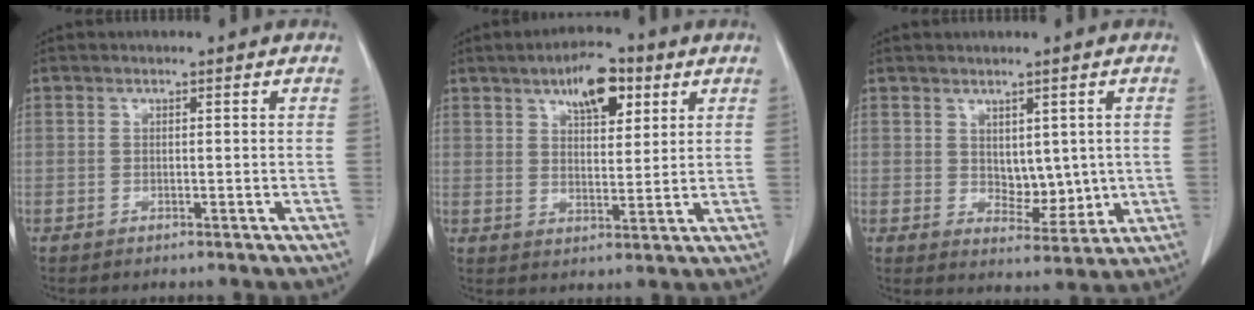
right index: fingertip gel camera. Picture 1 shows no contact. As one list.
[{"total": 8.3, "force": [4.4, 3.4, 6.1], "torque": [-0.099, 0.007, 0.071]}, {"total": 5.4, "force": [0.6, 3.2, 4.3], "torque": [-0.057, -0.007, 0.022]}]